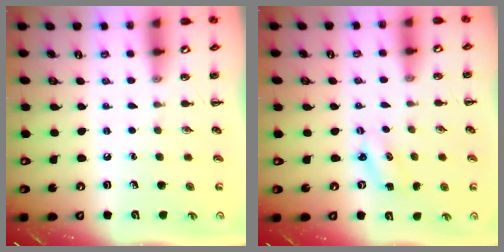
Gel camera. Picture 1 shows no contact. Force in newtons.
{"total": 1.4, "press": 1.3, "slide": 0.3}